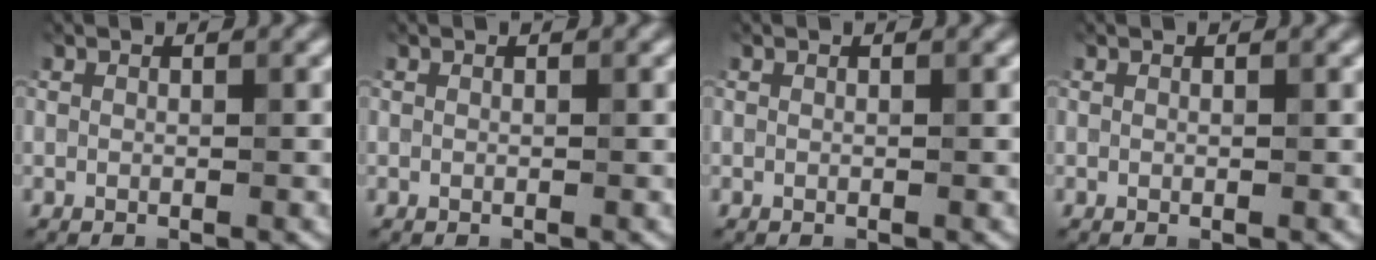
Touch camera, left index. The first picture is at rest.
{"total": 0.0}
{"total": 0.0}
{"total": 0.0}